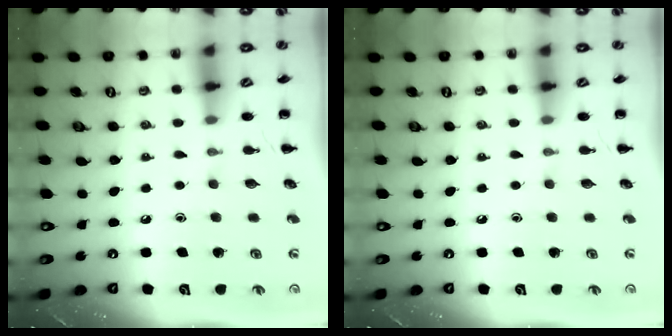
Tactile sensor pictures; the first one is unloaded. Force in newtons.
{"total": 0.0}